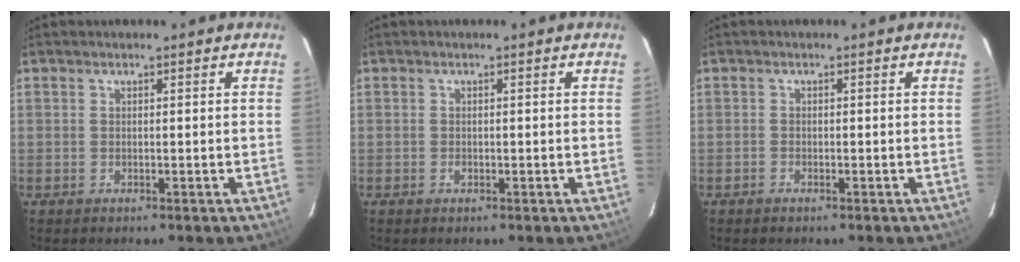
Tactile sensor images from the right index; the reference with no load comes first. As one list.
[{"total": 0.7, "force": [-0.3, 0.5, 0.3], "torque": [-0.004, -0.001, -0.005]}, {"total": 0.8, "force": [-0.7, 0.4, 0.2], "torque": [-0.006, 0.001, -0.013]}]